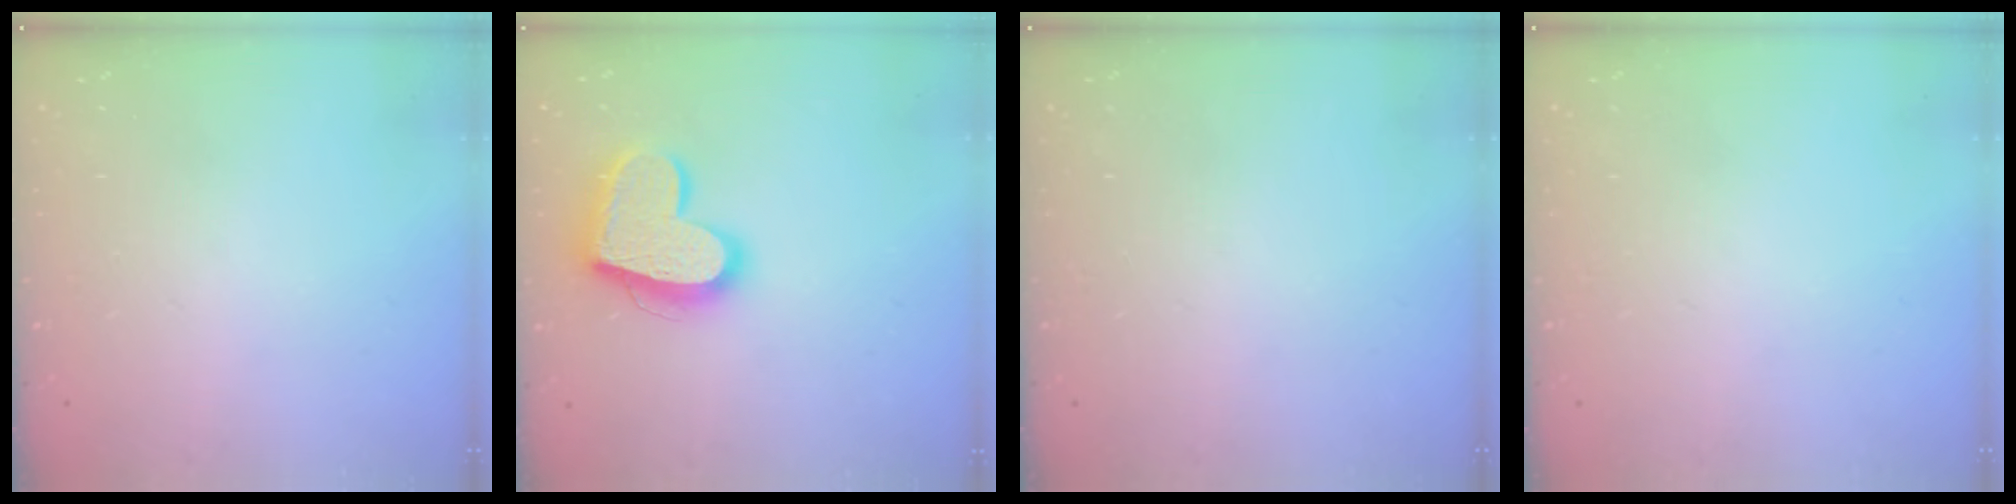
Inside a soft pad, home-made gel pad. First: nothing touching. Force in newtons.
{"total": 19.3, "press": 19.2, "slide": 1.5}
{"total": 0.0}
{"total": 0.0}